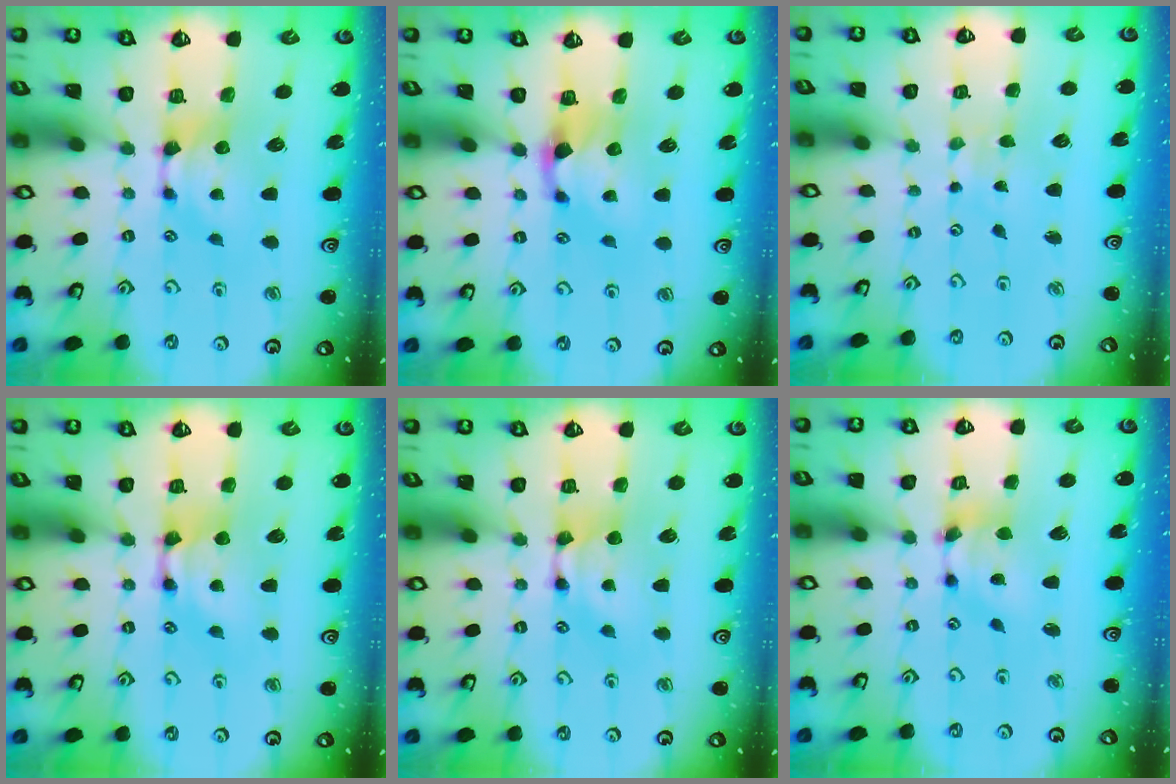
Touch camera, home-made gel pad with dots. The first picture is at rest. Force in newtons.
{"total": 1.2, "press": 0.1, "slide": 1.2}
{"total": 5.5, "press": 5.5, "slide": 0.3}
{"total": 2.1, "press": 2.1, "slide": 0.1}
{"total": 1.6, "press": 1.6, "slide": 0.1}
{"total": 5.5, "press": 5.1, "slide": 2.1}